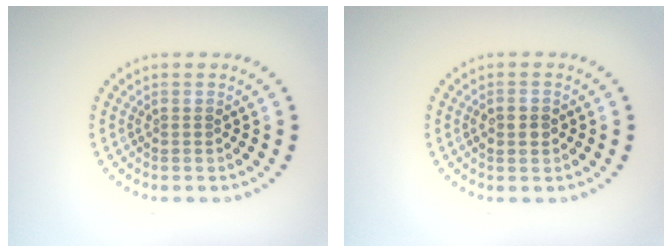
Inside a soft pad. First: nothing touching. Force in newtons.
{"total": 2.1, "press": 2.1, "slide": 0.2}